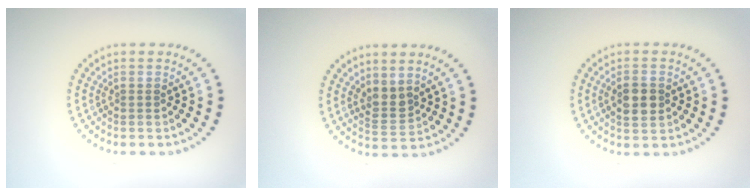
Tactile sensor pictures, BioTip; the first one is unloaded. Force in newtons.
{"total": 2.2, "press": 1.8, "slide": 1.2}
{"total": 2.7, "press": 2.7, "slide": 0.1}